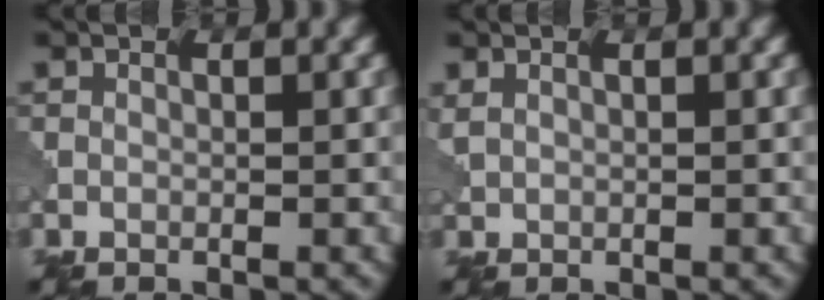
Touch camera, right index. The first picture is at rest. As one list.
[{"total": 1.1, "force": [0.6, 0.7, 0.5], "torque": [-0.011, 0.006, 0.015]}]